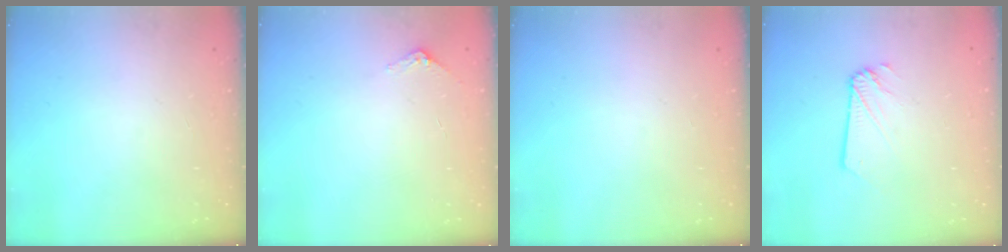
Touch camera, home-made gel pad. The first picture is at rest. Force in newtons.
{"total": 2.9, "press": 2.9, "slide": 0.2}
{"total": 0.0}
{"total": 1.2, "press": 1.2, "slide": 0.1}